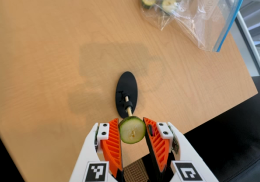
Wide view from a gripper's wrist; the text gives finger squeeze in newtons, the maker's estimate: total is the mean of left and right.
{"total": 8.8, "left": 8.7, "right": 8.8}